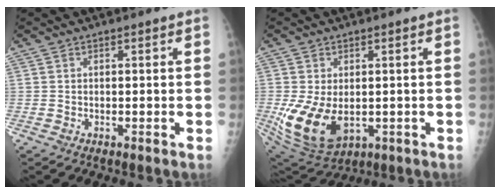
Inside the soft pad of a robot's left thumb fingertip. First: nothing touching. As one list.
[{"total": 12.3, "force": [-1.8, 7.9, 9.2], "torque": [-0.169, -0.014, -0.007]}]